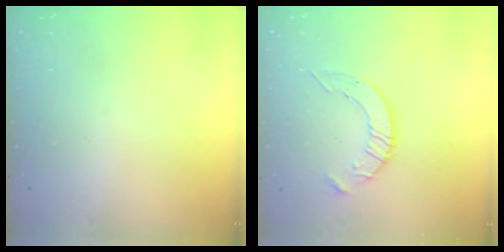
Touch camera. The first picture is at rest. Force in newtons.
{"total": 7.0, "press": 7.0, "slide": 0.4}